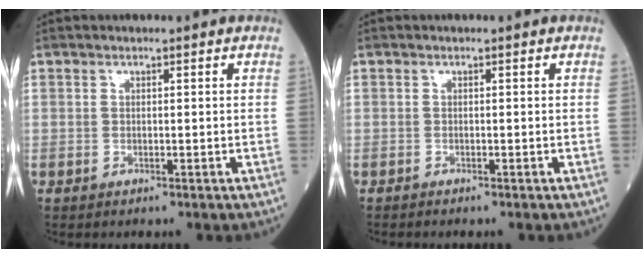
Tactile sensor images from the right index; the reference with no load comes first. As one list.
[{"total": 0.7, "force": [-0.7, 0.0, 0.1], "torque": [0.004, 0.001, -0.014]}]